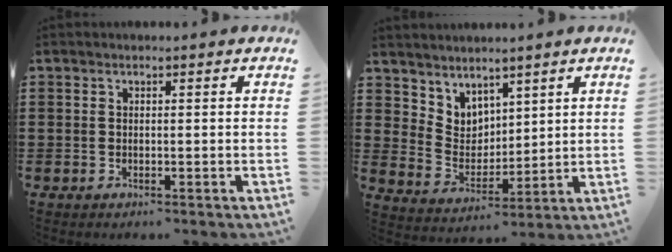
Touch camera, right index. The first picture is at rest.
{"total": 4.8, "force": [3.8, 2.9, -0.5], "torque": [-0.017, -0.018, 0.072]}